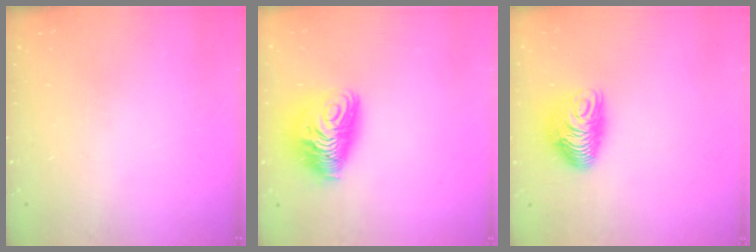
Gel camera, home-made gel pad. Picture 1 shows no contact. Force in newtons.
{"total": 12.6, "press": 12.6, "slide": 1.3}
{"total": 10.2, "press": 10.2, "slide": 0.4}